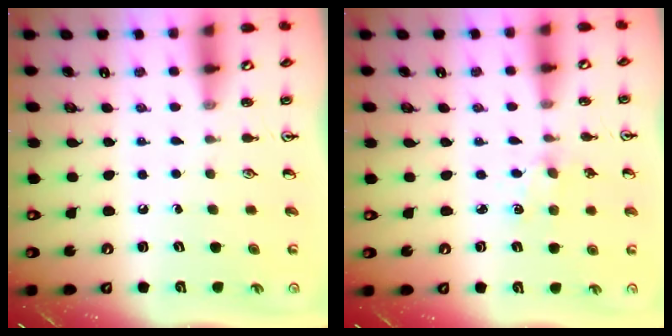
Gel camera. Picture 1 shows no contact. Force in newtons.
{"total": 1.9, "press": 1.9, "slide": 0.2}